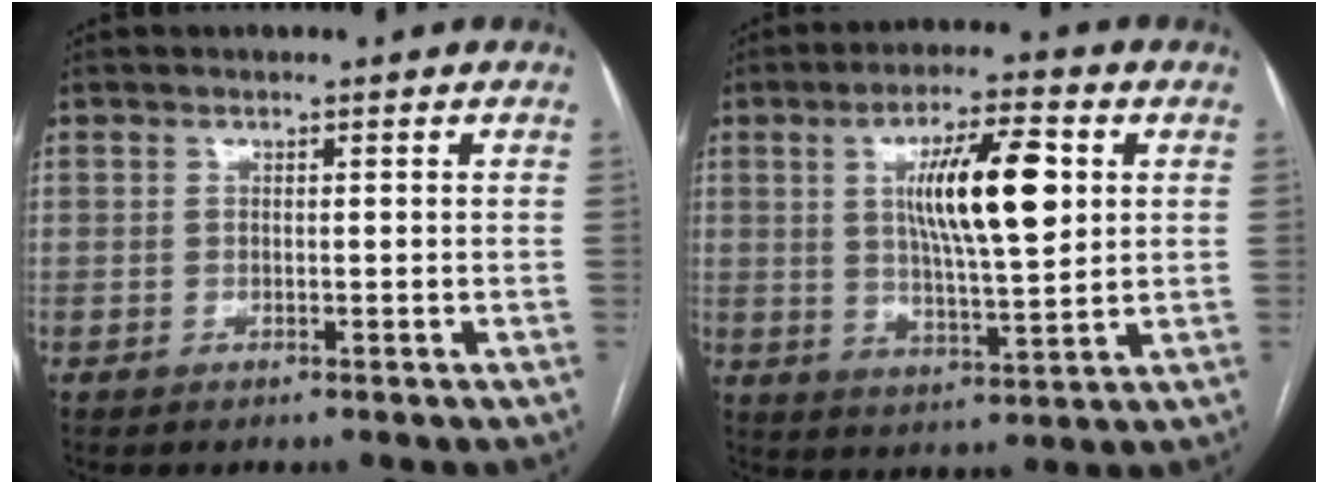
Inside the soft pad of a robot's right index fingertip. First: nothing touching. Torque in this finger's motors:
{"motor_torque": [1.26, 0.87, 0.78, 0.18]}